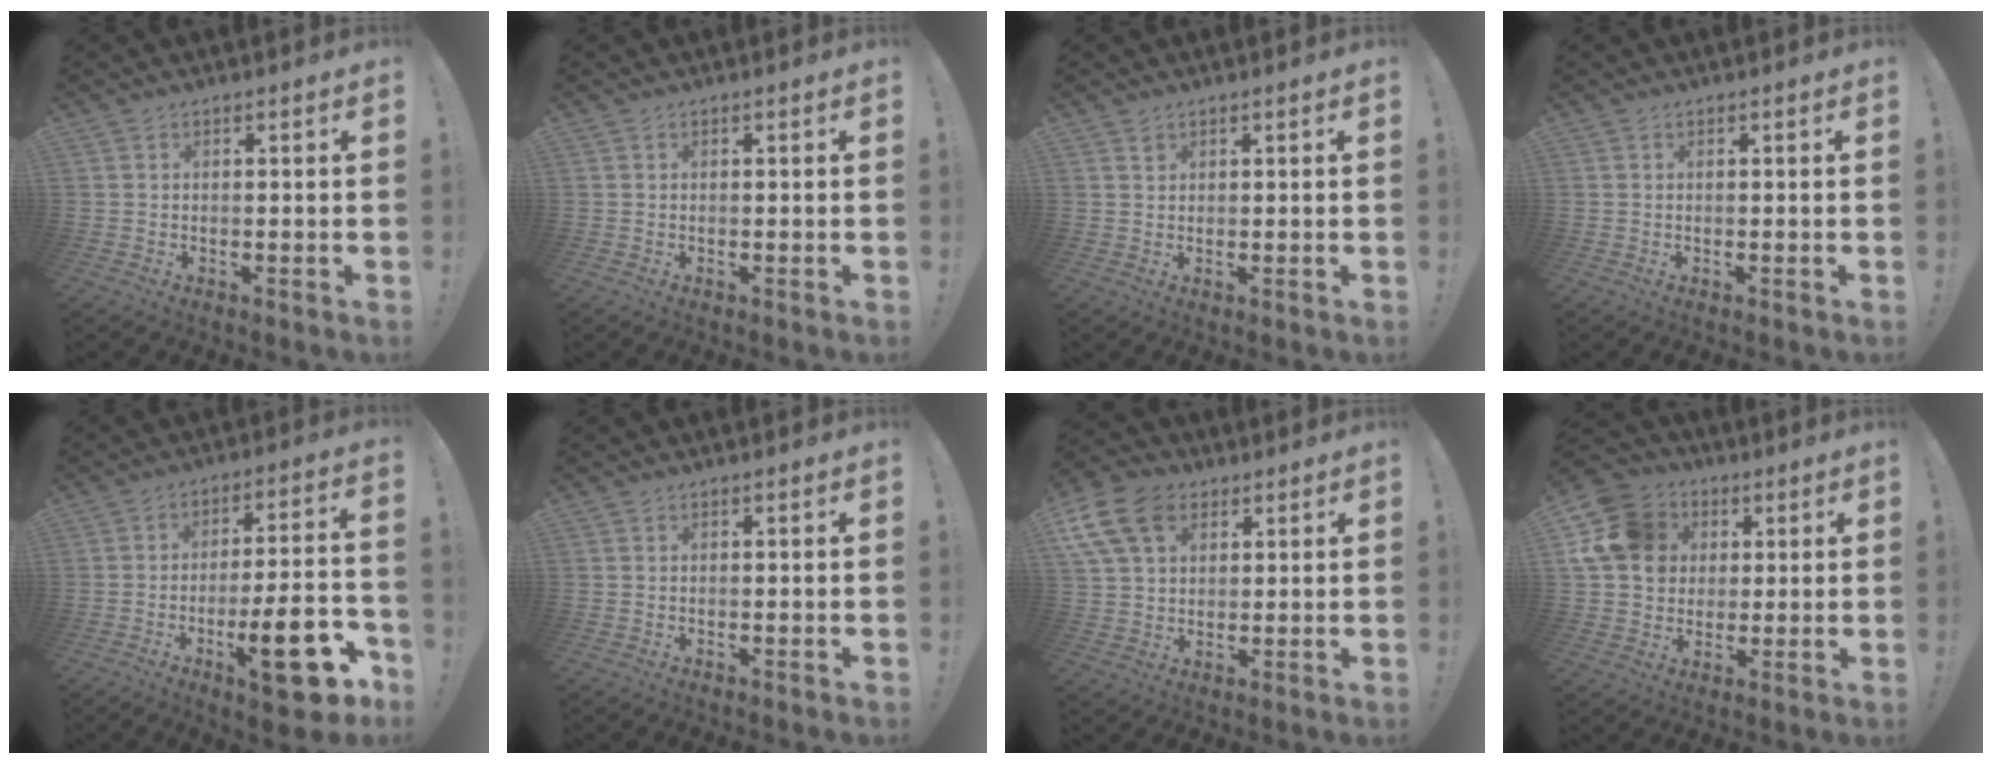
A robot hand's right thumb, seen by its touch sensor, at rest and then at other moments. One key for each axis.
{"total": 0.0}
{"total": 1.3, "fx": 1.0, "fy": 0.8, "fz": 0.3, "tx": 0.002, "ty": -0.003, "tz": 0.017}
{"total": 0.0}
{"total": 18.9, "fx": -8.3, "fy": 5.0, "fz": 16.2, "tx": -0.221, "ty": 0.038, "tz": -0.122}
{"total": 0.0}
{"total": 14.8, "fx": 6.2, "fy": 10.4, "fz": 8.6, "tx": -0.169, "ty": -0.021, "tz": 0.122}
{"total": 15.9, "fx": 4.2, "fy": 13.5, "fz": 7.4, "tx": -0.134, "ty": -0.007, "tz": 0.085}